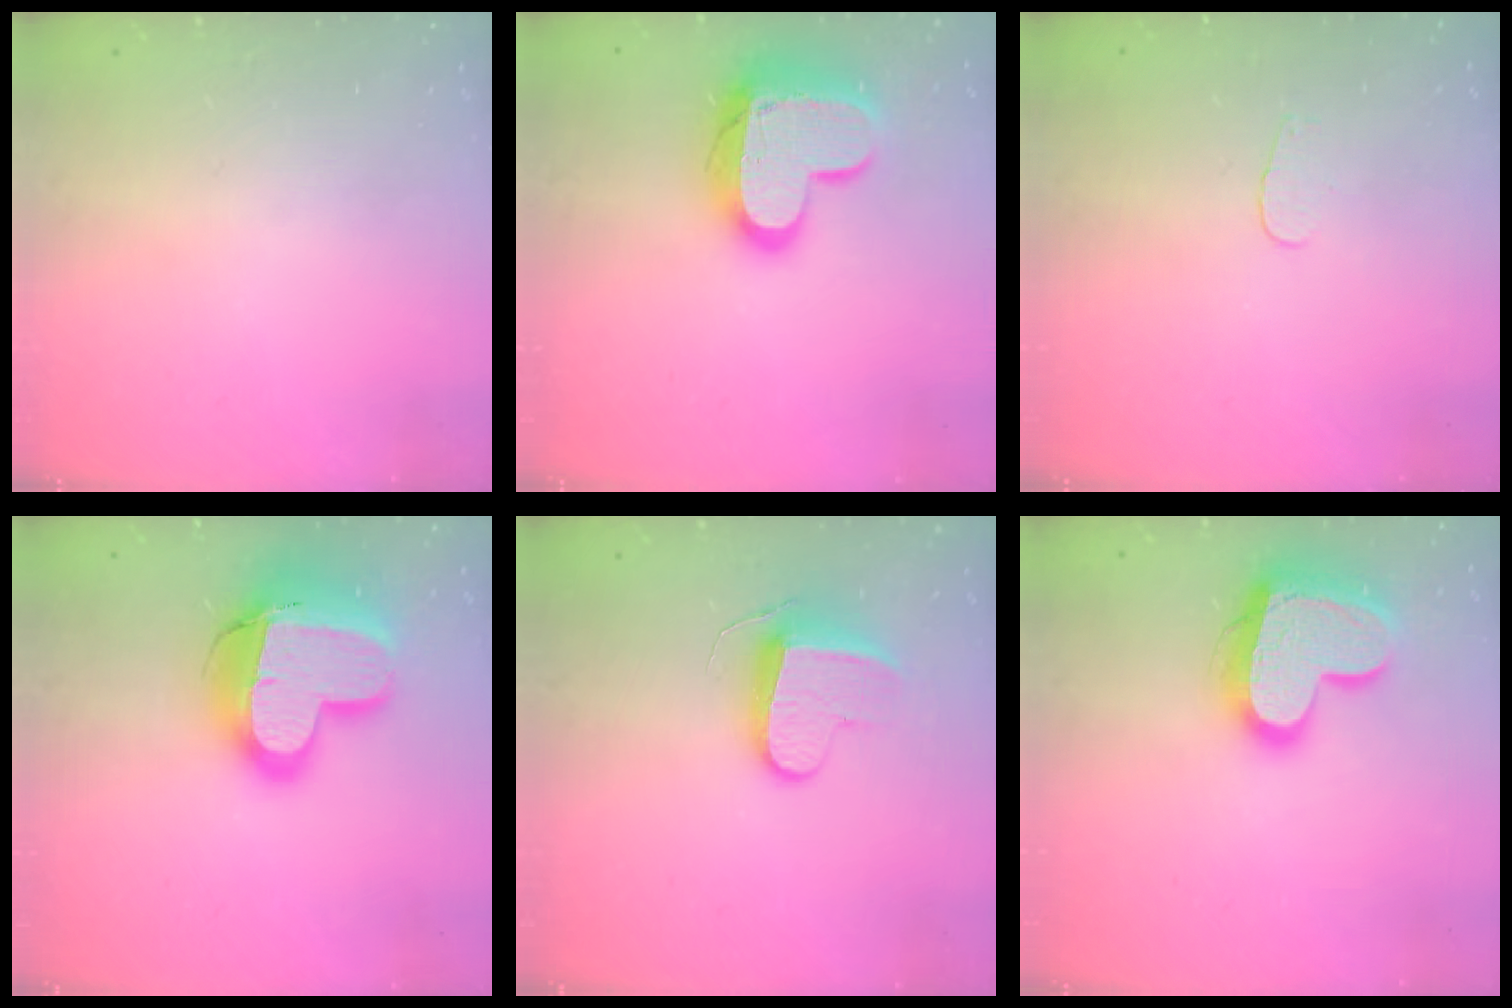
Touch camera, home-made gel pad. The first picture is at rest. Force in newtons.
{"total": 15.7, "press": 15.7, "slide": 1.2}
{"total": 3.2, "press": 3.2, "slide": 0.3}
{"total": 18.9, "press": 18.8, "slide": 2.2}
{"total": 9.6, "press": 9.6, "slide": 0.2}
{"total": 18.7, "press": 18.6, "slide": 1.6}